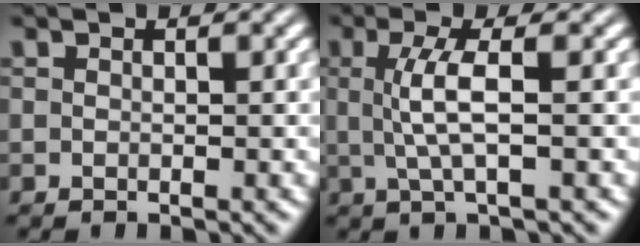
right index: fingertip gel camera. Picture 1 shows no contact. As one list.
[{"total": 3.4, "force": [0.2, -0.6, 3.3], "torque": [-0.063, 0.000, 0.011]}]